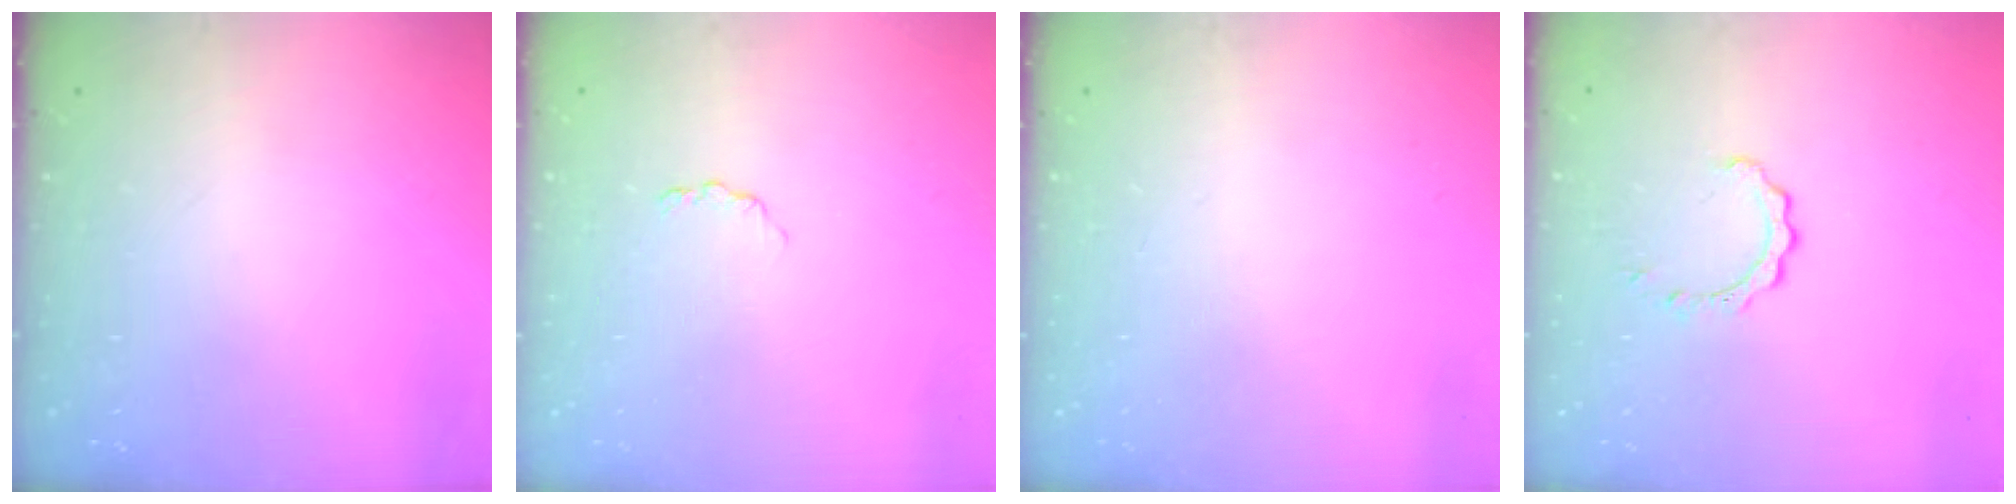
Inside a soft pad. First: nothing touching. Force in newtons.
{"total": 2.9, "press": 2.8, "slide": 0.4}
{"total": 0.0}
{"total": 2.4, "press": 2.3, "slide": 0.3}